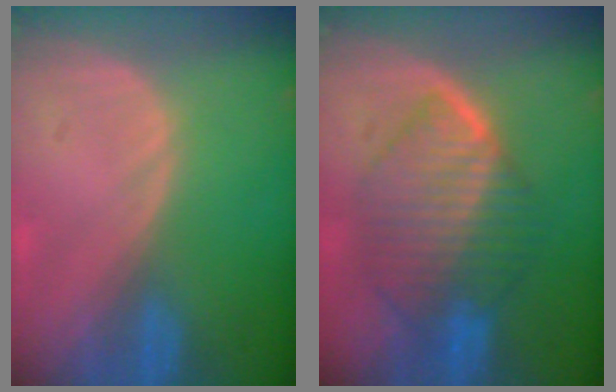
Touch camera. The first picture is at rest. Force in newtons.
{"total": 9.3, "press": 9.3, "slide": 0.6}